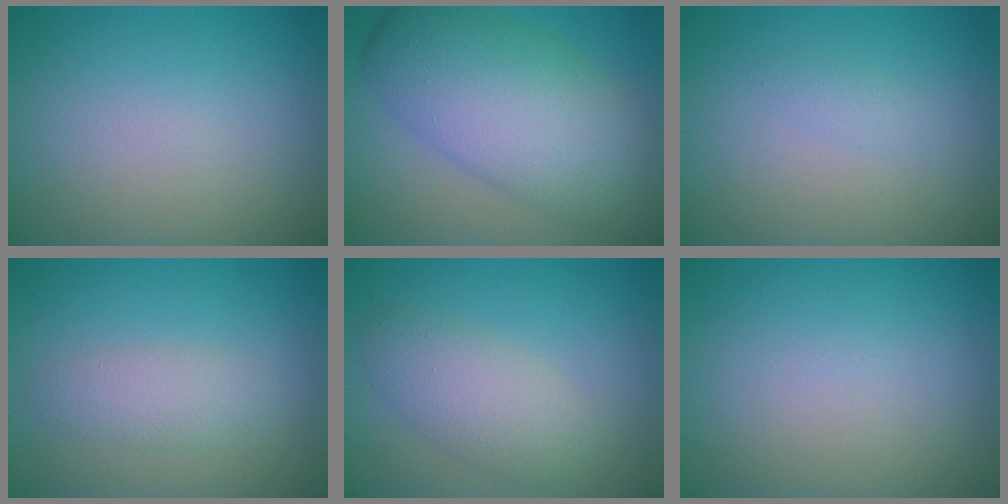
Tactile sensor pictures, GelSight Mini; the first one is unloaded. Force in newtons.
{"total": 10.1, "press": 10.1, "slide": 0.5}
{"total": 0.9, "press": 0.9, "slide": 0.0}
{"total": 2.3, "press": 2.3, "slide": 0.1}
{"total": 3.8, "press": 3.8, "slide": 0.1}
{"total": 0.0}